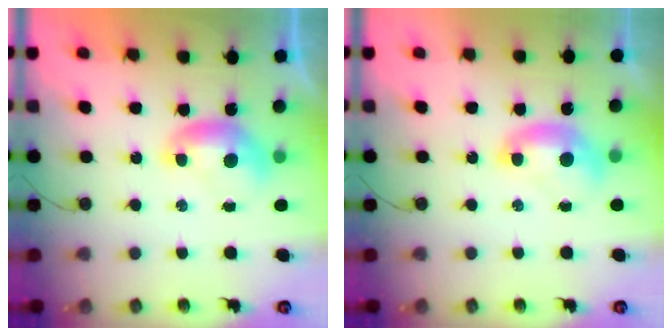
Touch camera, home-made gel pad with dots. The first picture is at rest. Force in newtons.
{"total": 1.2, "press": 1.2, "slide": 0.3}